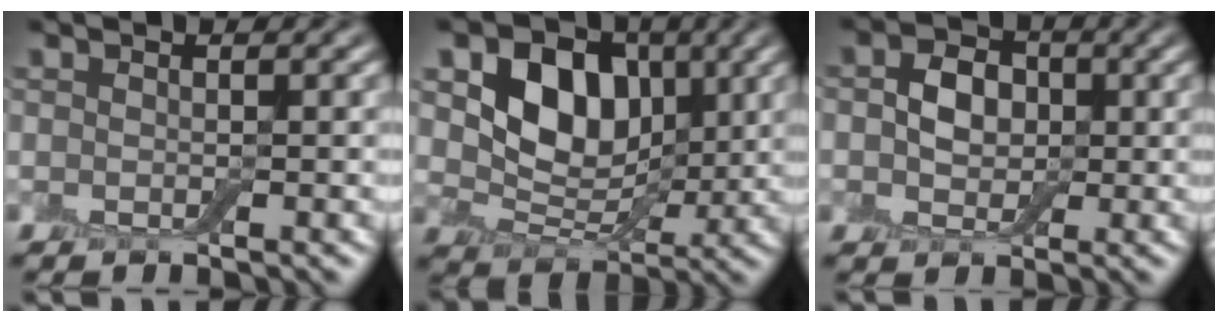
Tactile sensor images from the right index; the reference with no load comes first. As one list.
[{"total": 7.4, "force": [2.0, 5.6, 4.4], "torque": [-0.071, -0.006, 0.026]}, {"total": 3.5, "force": [0.2, 2.8, 2.1], "torque": [-0.035, 0.004, -0.004]}]